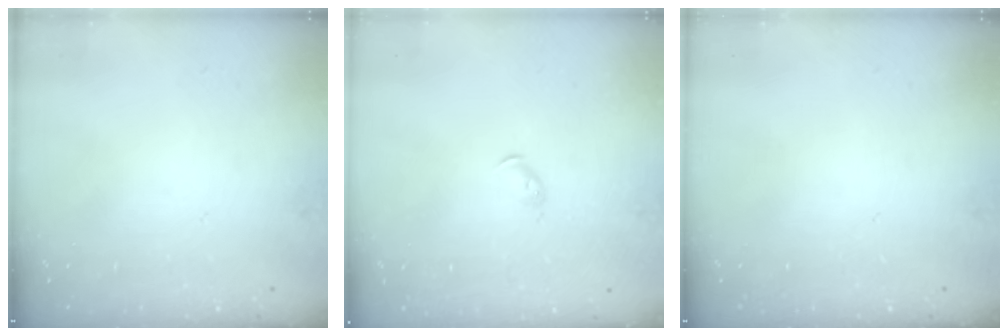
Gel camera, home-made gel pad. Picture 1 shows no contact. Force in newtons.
{"total": 3.4, "press": 3.3, "slide": 0.8}
{"total": 0.0}